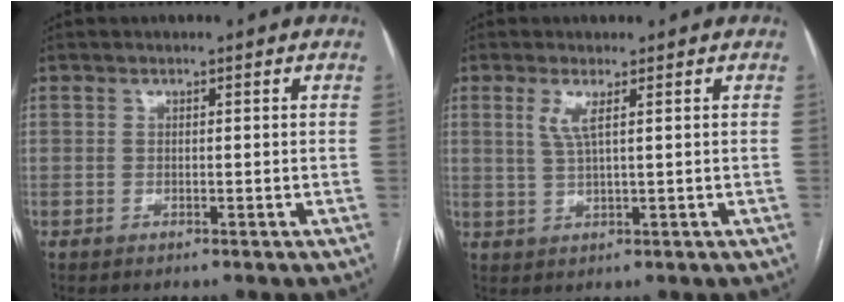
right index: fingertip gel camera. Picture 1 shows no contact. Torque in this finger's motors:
{"motor_torque": [-0.02, 0.09, 0.15, 0.06]}